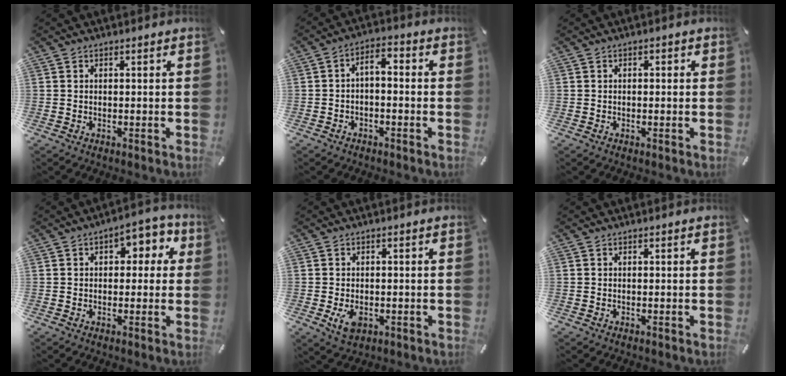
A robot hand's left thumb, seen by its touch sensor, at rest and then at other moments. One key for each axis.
{"total": 3.7, "fx": -2.0, "fy": 1.7, "fz": 2.6, "tx": -0.046, "ty": 0.018, "tz": -0.040}
{"total": 0.8, "fx": -0.2, "fy": 0.4, "fz": 0.6, "tx": -0.010, "ty": 0.002, "tz": -0.004}
{"total": 6.5, "fx": 1.5, "fy": 4.3, "fz": 4.6, "tx": -0.048, "ty": -0.002, "tz": 0.015}
{"total": 4.0, "fx": -1.1, "fy": 2.6, "fz": 2.8, "tx": -0.068, "ty": -0.001, "tz": -0.022}
{"total": 0.0}